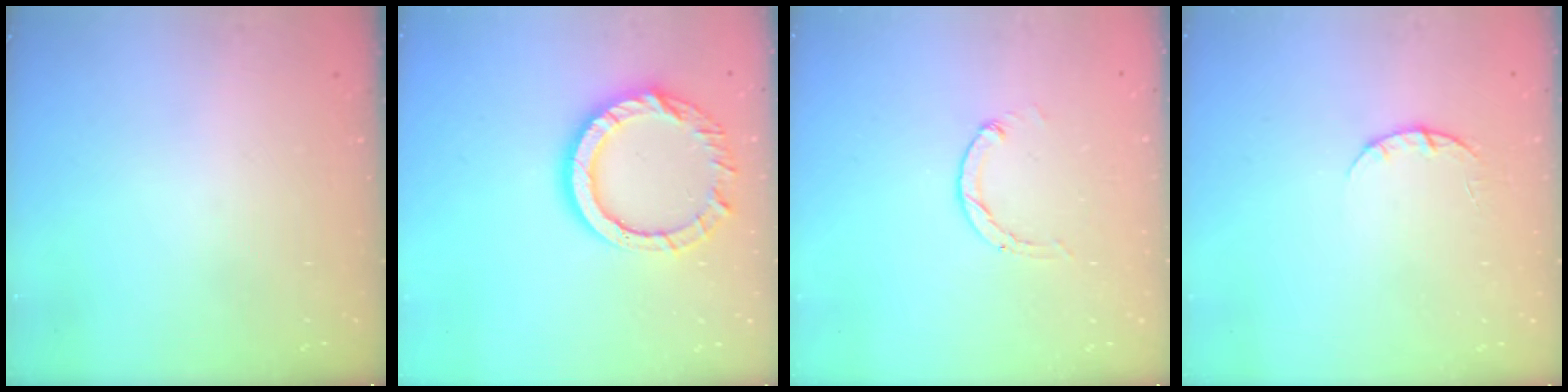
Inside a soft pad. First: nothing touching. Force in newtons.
{"total": 13.3, "press": 13.3, "slide": 1.3}
{"total": 0.0}
{"total": 2.3, "press": 2.3, "slide": 0.3}